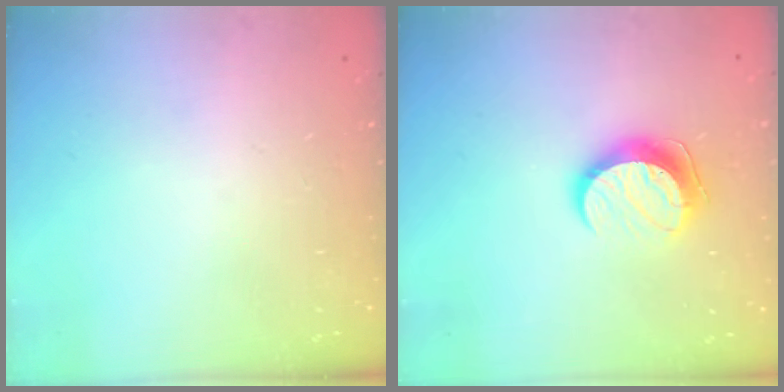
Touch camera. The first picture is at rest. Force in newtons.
{"total": 10.0, "press": 9.9, "slide": 1.2}